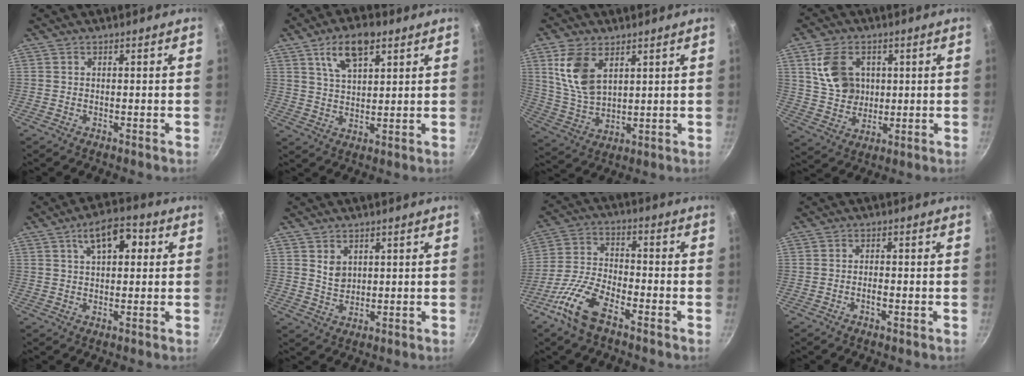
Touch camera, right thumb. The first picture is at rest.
{"total": 9.8, "force": [5.1, 4.5, 7.1], "torque": [-0.111, -0.011, 0.092]}
{"total": 10.9, "force": [4.6, 6.2, 7.7], "torque": [-0.141, -0.024, 0.100]}
{"total": 11.1, "force": [3.1, 8.5, 6.5], "torque": [-0.098, -0.015, 0.063]}
{"total": 8.6, "force": [2.8, 4.3, 6.9], "torque": [-0.089, 0.012, 0.037]}
{"total": 3.8, "force": [1.5, 2.8, 2.0], "torque": [-0.023, -0.009, 0.032]}
{"total": 11.3, "force": [-6.8, 4.2, 8.0], "torque": [-0.163, 0.031, -0.141]}
{"total": 1.8, "force": [-0.6, 0.5, 1.6], "torque": [-0.034, 0.003, -0.013]}